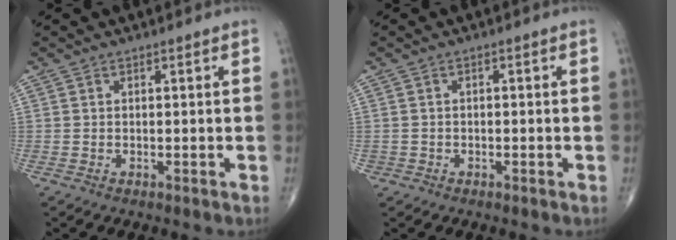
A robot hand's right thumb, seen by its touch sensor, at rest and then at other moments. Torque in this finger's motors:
{"motor_torque": [-0.14, 0.11, -0.22, -0.17, 0.03]}